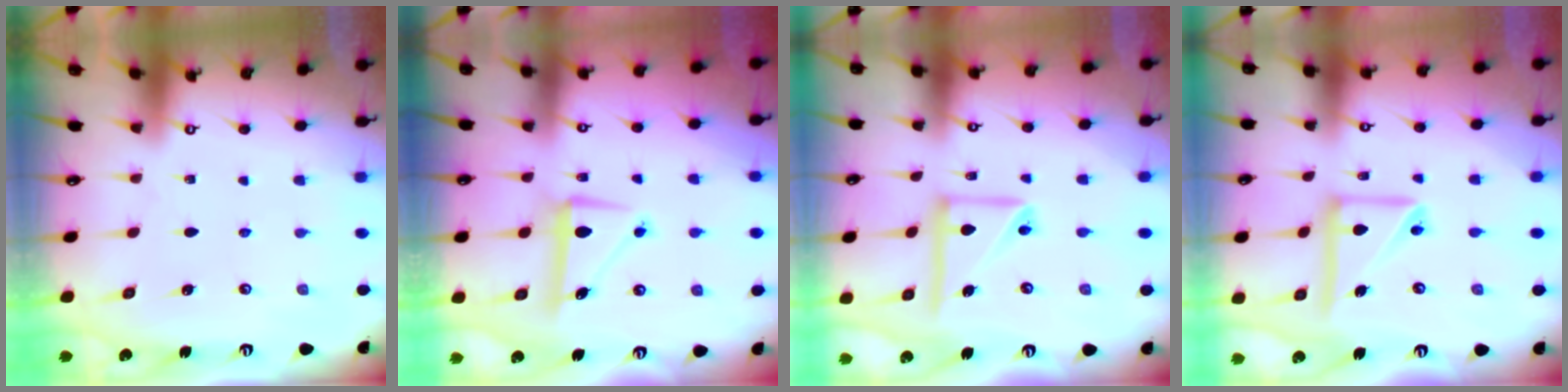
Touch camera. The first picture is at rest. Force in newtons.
{"total": 7.1, "press": 7.0, "slide": 1.3}
{"total": 12.6, "press": 12.5, "slide": 1.5}
{"total": 13.4, "press": 13.3, "slide": 1.4}